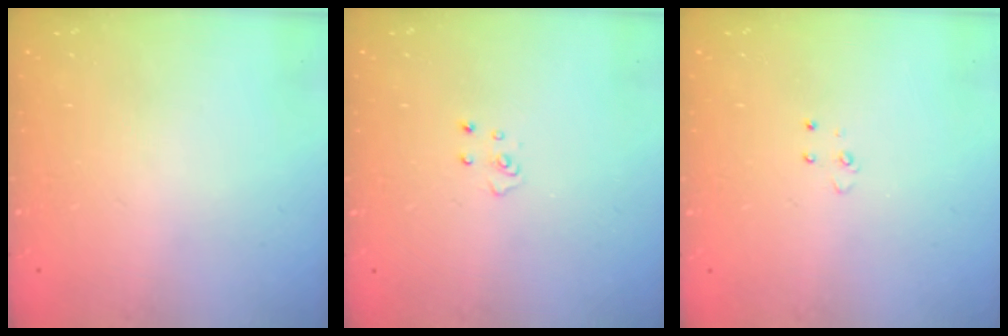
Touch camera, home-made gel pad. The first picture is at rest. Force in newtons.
{"total": 3.6, "press": 3.6, "slide": 0.3}
{"total": 3.2, "press": 3.2, "slide": 0.4}